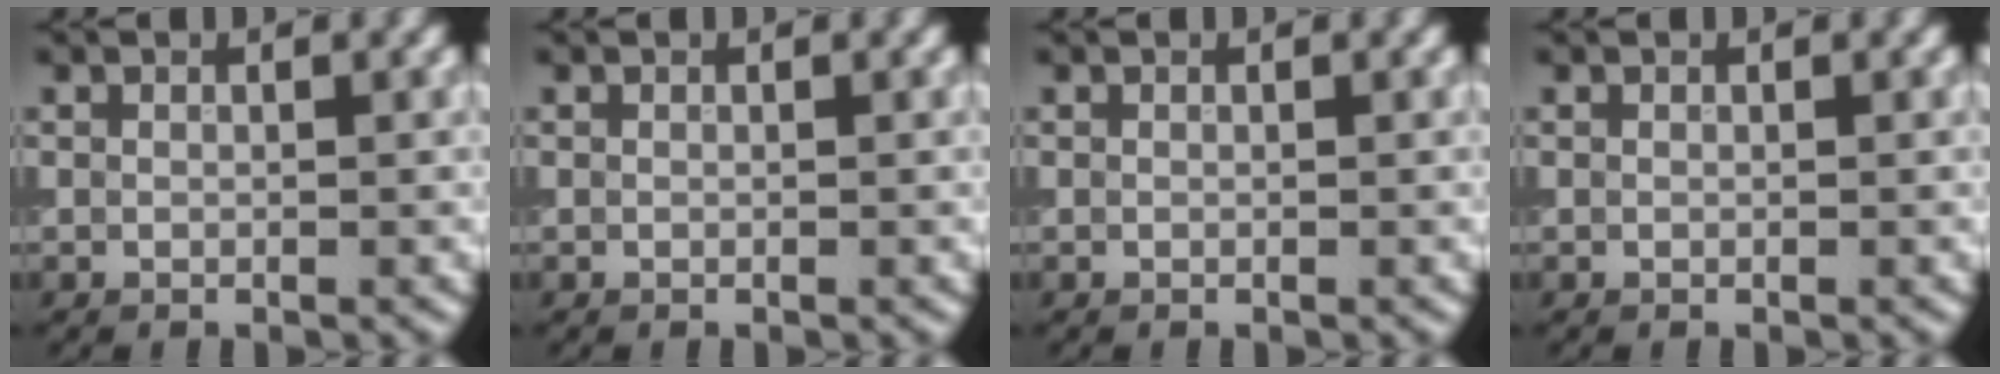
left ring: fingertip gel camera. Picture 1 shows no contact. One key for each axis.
{"total": 0.0}
{"total": 0.0}
{"total": 0.0}